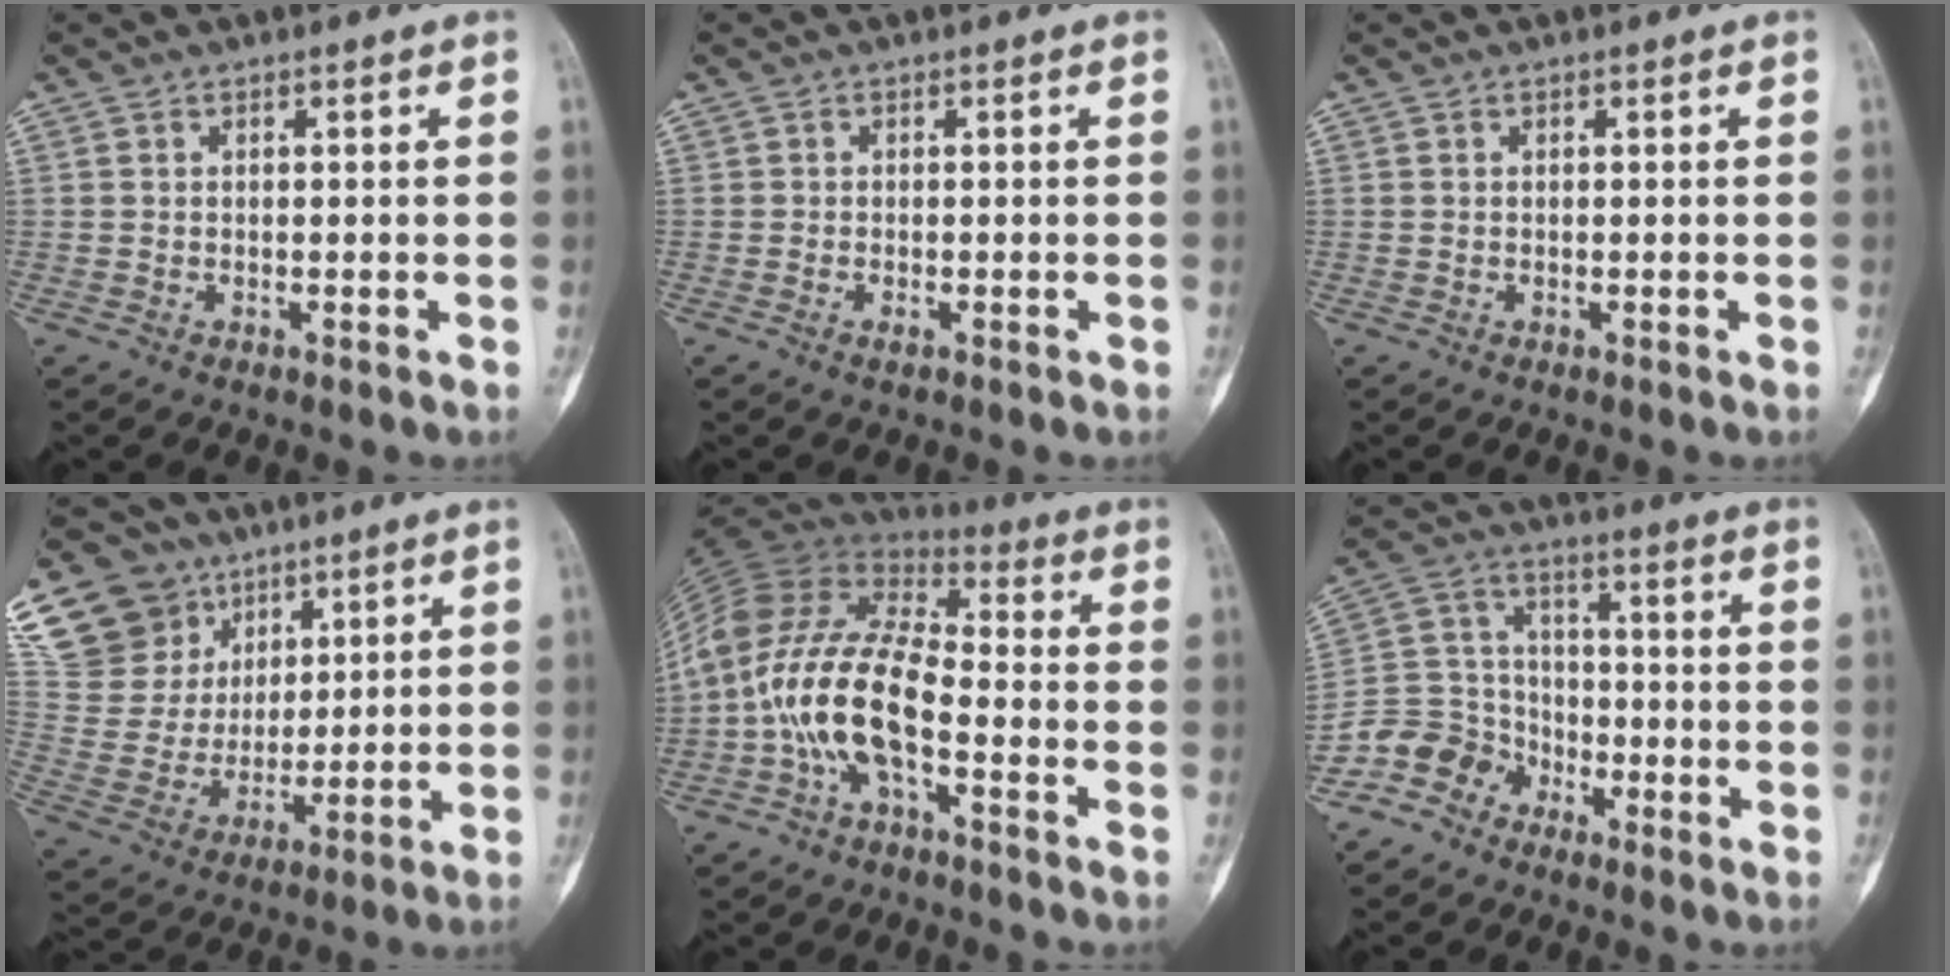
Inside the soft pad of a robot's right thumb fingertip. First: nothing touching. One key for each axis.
{"total": 0.9, "fx": -0.4, "fy": 0.4, "fz": 0.7, "tx": -0.012, "ty": 0.000, "tz": -0.007}
{"total": 0.0}
{"total": 22.1, "fx": 12.0, "fy": 17.0, "fz": 7.5, "tx": -0.141, "ty": 0.009, "tz": 0.252}
{"total": 17.5, "fx": -5.1, "fy": 8.3, "fz": 14.5, "tx": -0.295, "ty": 0.058, "tz": -0.102}
{"total": 9.4, "fx": -6.2, "fy": 6.9, "fz": 1.5, "tx": -0.004, "ty": 0.063, "tz": -0.131}